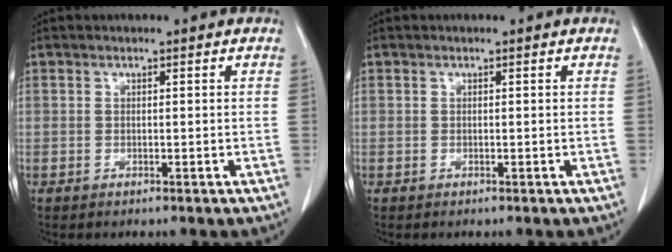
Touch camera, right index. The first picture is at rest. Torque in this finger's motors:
{"motor_torque": [-0.02, 0.03, -0.03, 0.00]}